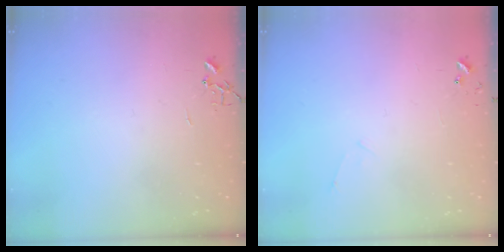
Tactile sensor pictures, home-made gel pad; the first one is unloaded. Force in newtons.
{"total": 4.8, "press": 4.8, "slide": 0.5}